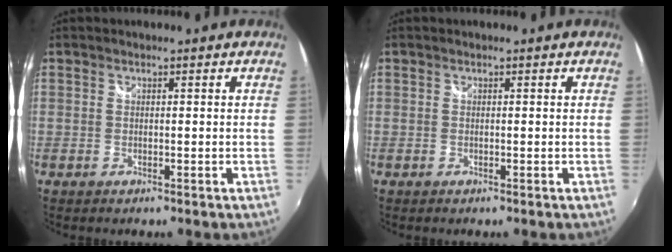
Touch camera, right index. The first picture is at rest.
{"total": 0.0}